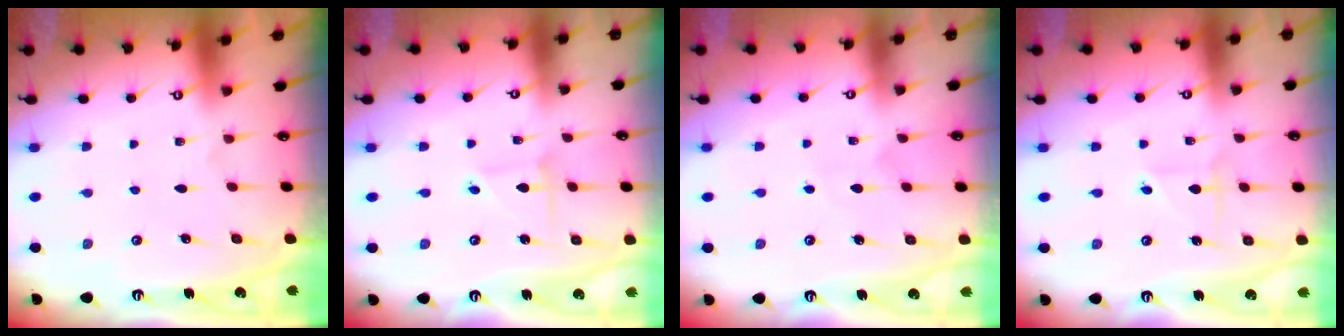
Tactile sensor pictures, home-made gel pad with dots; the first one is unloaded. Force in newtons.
{"total": 2.1, "press": 2.1, "slide": 0.1}
{"total": 3.9, "press": 3.9, "slide": 0.2}
{"total": 2.9, "press": 2.9, "slide": 0.2}